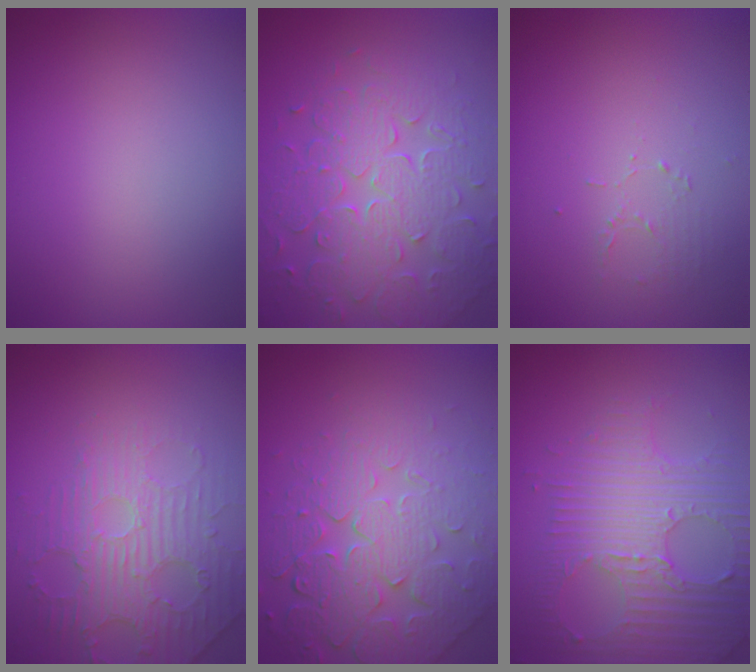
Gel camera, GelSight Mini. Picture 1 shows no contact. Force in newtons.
{"total": 7.9, "press": 5.7, "slide": 5.5}
{"total": 1.0, "press": 0.5, "slide": 0.9}
{"total": 4.6, "press": 3.6, "slide": 2.9}
{"total": 7.9, "press": 5.7, "slide": 5.4}
{"total": 7.6, "press": 5.1, "slide": 5.7}